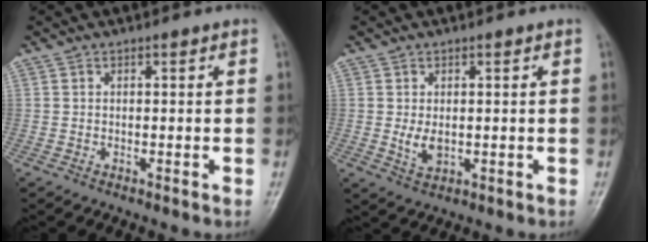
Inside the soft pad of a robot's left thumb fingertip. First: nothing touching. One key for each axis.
{"total": 3.3, "fx": 0.1, "fy": 2.0, "fz": 2.6, "tx": -0.043, "ty": -0.009, "tz": 0.008}